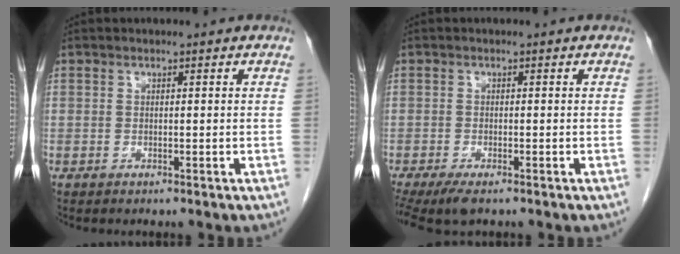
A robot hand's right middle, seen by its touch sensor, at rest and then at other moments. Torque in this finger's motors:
{"motor_torque": [0.82, -0.35, 0.16, 0.06]}